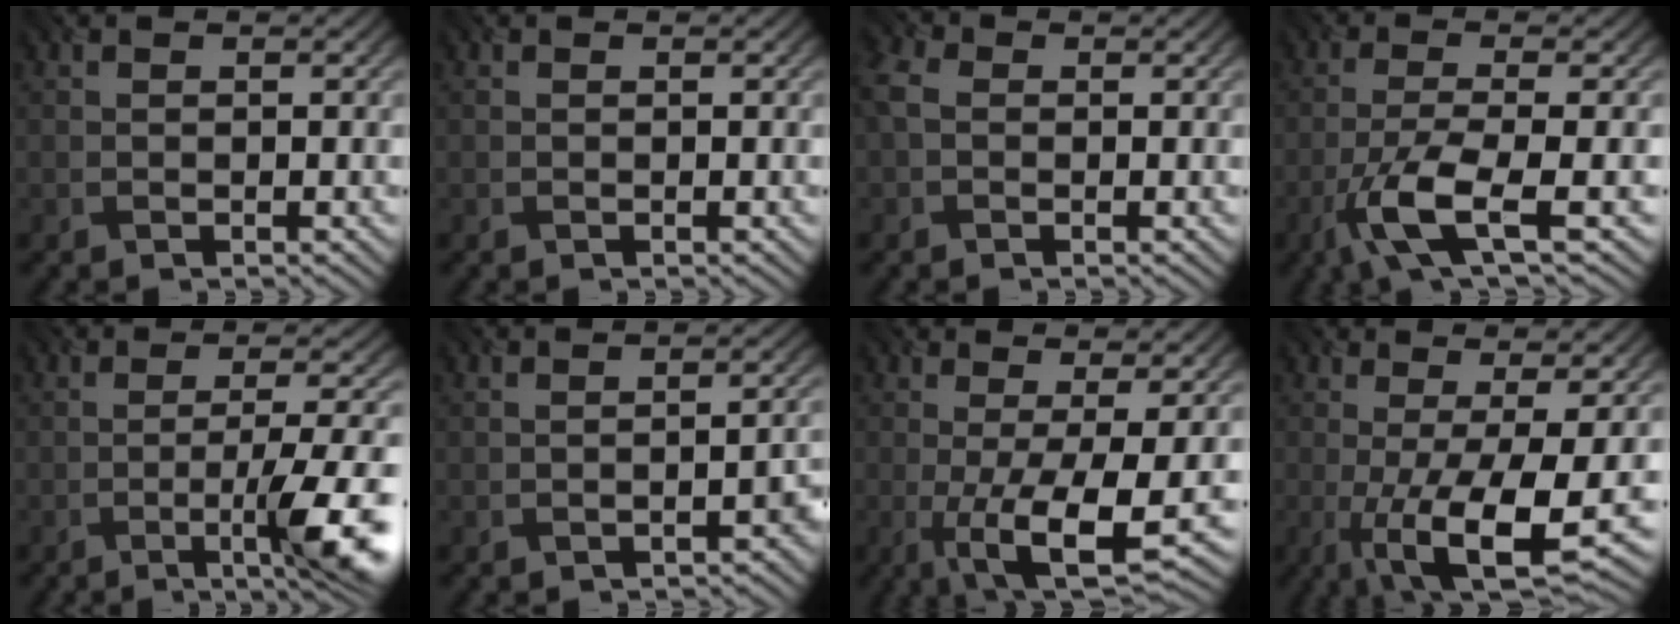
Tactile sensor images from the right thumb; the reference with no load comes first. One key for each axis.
{"total": 0.0}
{"total": 3.6, "fx": -0.1, "fy": 2.8, "fz": 2.3, "tx": -0.068, "ty": 0.006, "tz": -0.010}
{"total": 7.5, "fx": -3.3, "fy": 1.7, "fz": 6.5, "tx": -0.127, "ty": 0.001, "tz": -0.077}
{"total": 9.6, "fx": -3.5, "fy": 1.5, "fz": 8.8, "tx": -0.136, "ty": 0.003, "tz": -0.054}
{"total": 2.6, "fx": -1.6, "fy": 0.7, "fz": 1.9, "tx": -0.024, "ty": 0.006, "tz": -0.021}
{"total": 8.6, "fx": -1.8, "fy": 1.8, "fz": 8.2, "tx": -0.137, "ty": -0.008, "tz": -0.025}
{"total": 9.8, "fx": -2.1, "fy": 2.2, "fz": 9.3, "tx": -0.159, "ty": -0.008, "tz": -0.023}